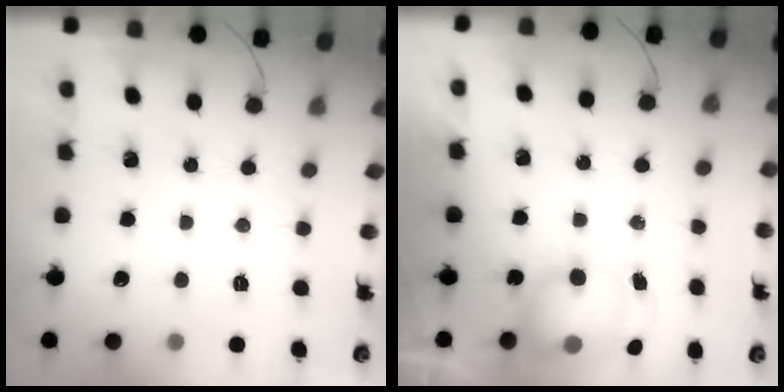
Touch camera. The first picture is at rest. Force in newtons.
{"total": 7.2, "press": 7.0, "slide": 1.3}